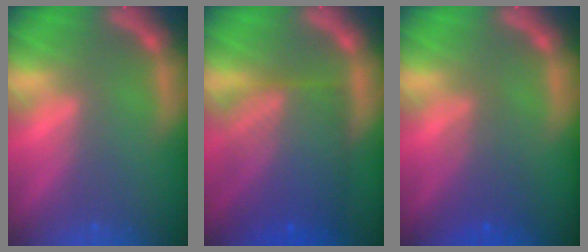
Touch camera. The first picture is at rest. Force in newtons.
{"total": 9.5}
{"total": 3.0}